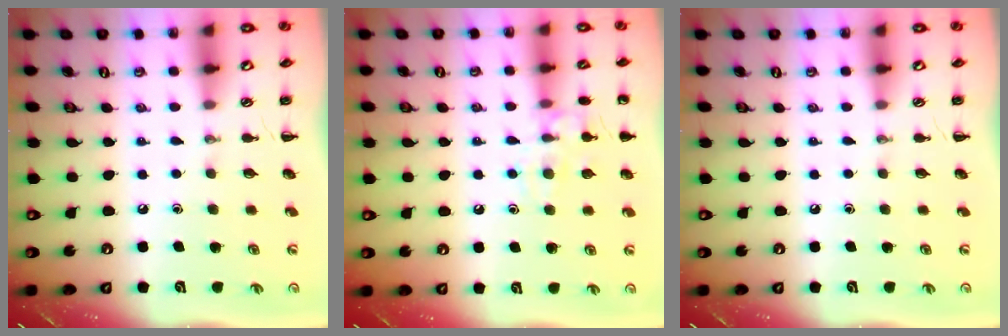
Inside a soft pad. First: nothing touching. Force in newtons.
{"total": 10.5, "press": 10.5, "slide": 1.0}
{"total": 0.0}